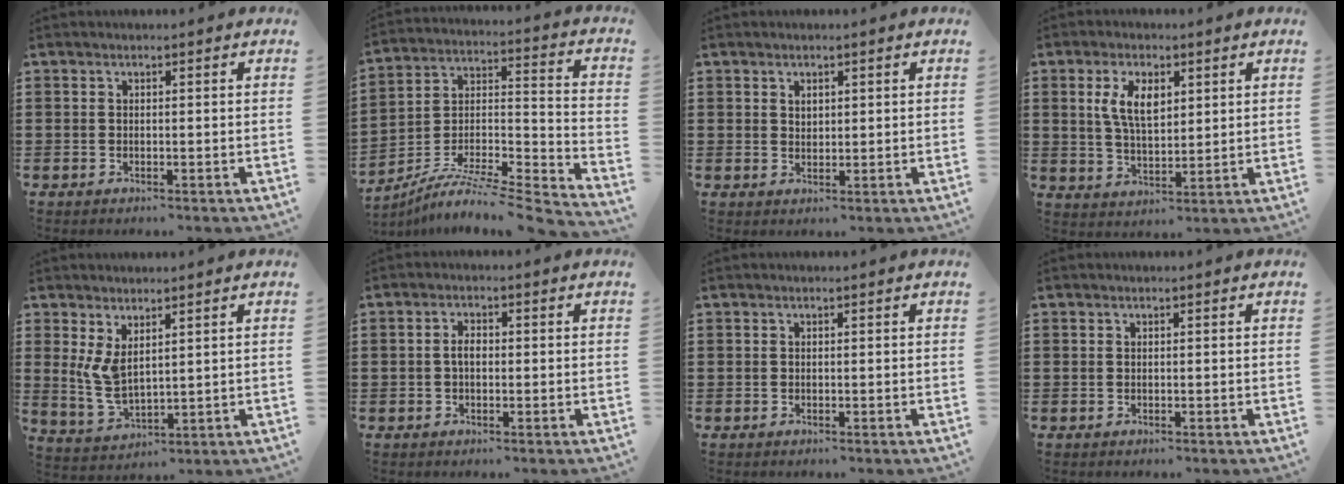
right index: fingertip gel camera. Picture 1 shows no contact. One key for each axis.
{"total": 7.1, "fx": -6.1, "fy": 1.0, "fz": 3.5, "tx": -0.063, "ty": -0.003, "tz": -0.124}
{"total": 1.4, "fx": 1.0, "fy": 0.8, "fz": 0.4, "tx": -0.010, "ty": 0.002, "tz": 0.020}
{"total": 6.1, "fx": 2.2, "fy": 3.0, "fz": 4.8, "tx": -0.105, "ty": 0.008, "tz": 0.038}
{"total": 5.2, "fx": 1.9, "fy": 2.4, "fz": 4.2, "tx": -0.104, "ty": -0.012, "tz": 0.031}
{"total": 2.1, "fx": -0.1, "fy": 1.0, "fz": 1.8, "tx": -0.035, "ty": 0.002, "tz": -0.003}
{"total": 0.0}
{"total": 0.0}